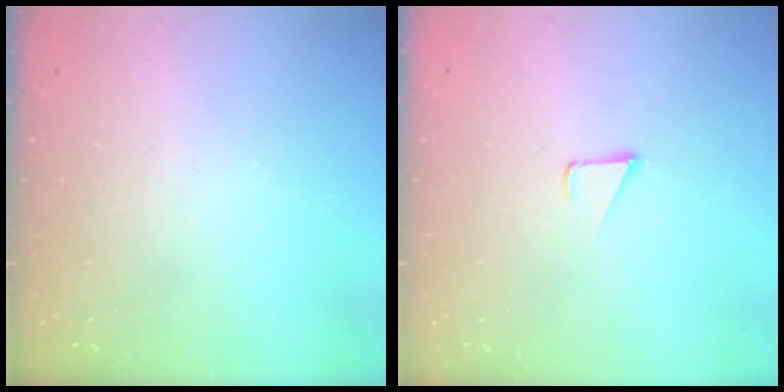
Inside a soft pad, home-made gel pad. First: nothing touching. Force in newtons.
{"total": 2.4, "press": 2.4, "slide": 0.2}